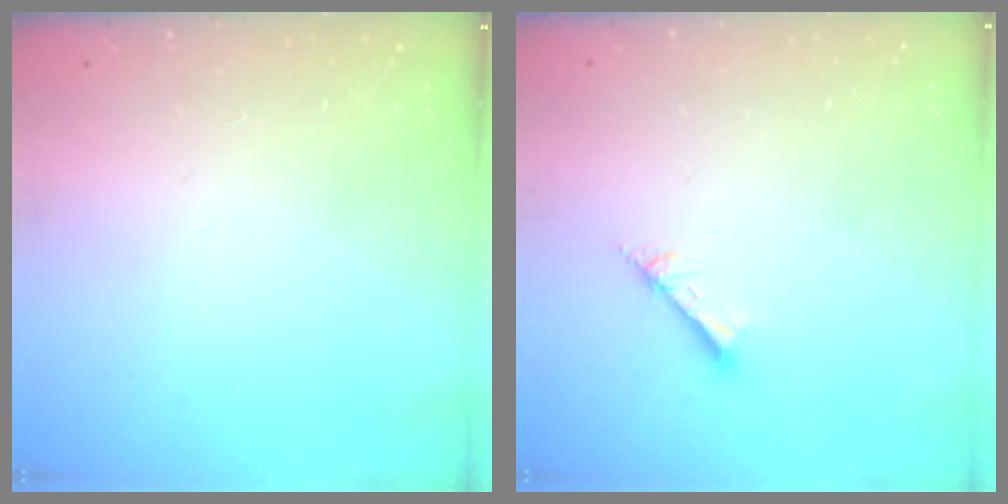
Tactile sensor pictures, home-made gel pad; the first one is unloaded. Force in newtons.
{"total": 3.3, "press": 3.3, "slide": 0.0}